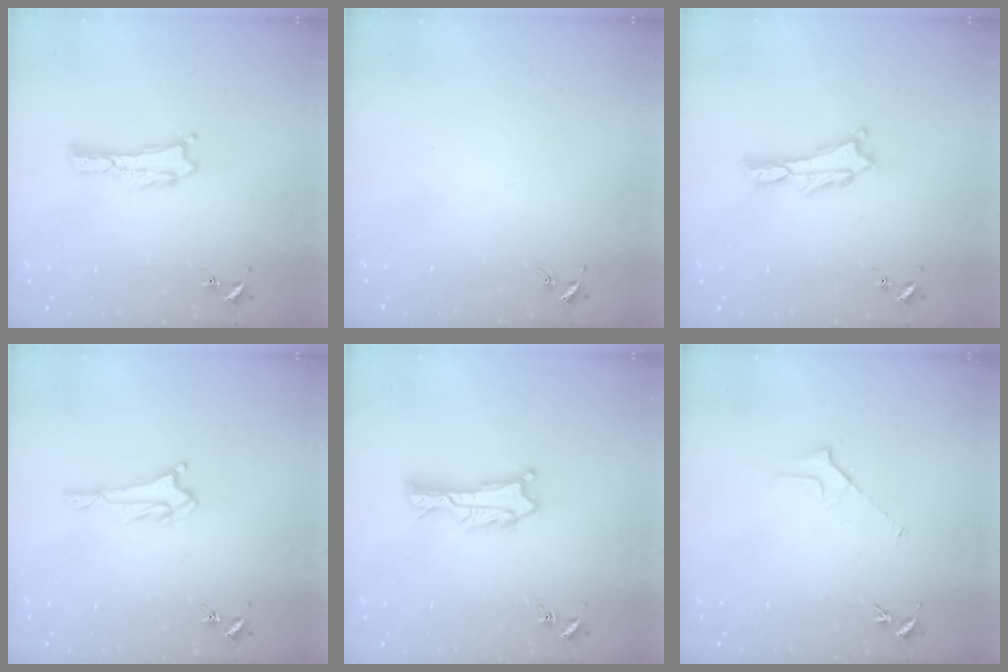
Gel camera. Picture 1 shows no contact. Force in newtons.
{"total": 0.0}
{"total": 1.1, "press": 1.1, "slide": 0.2}
{"total": 1.7, "press": 1.7, "slide": 0.2}
{"total": 2.2, "press": 2.2, "slide": 0.2}
{"total": 2.3, "press": 2.3, "slide": 0.2}